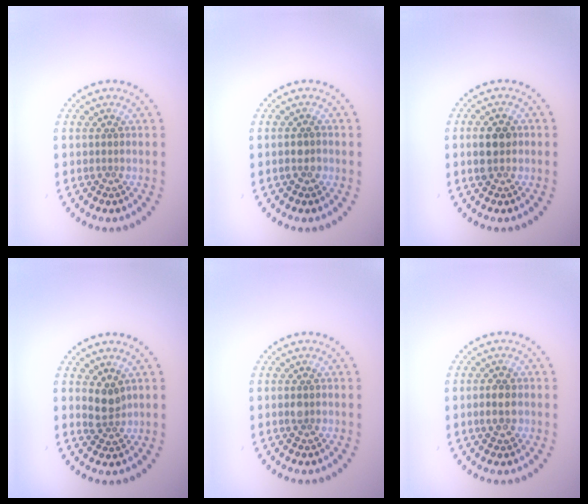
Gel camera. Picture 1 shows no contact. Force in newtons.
{"total": 1.4, "press": 1.3, "slide": 0.5}
{"total": 2.9, "press": 2.9, "slide": 0.3}
{"total": 2.2, "press": 1.9, "slide": 1.2}
{"total": 1.0, "press": 1.0, "slide": 0.0}
{"total": 2.2, "press": 2.2, "slide": 0.1}